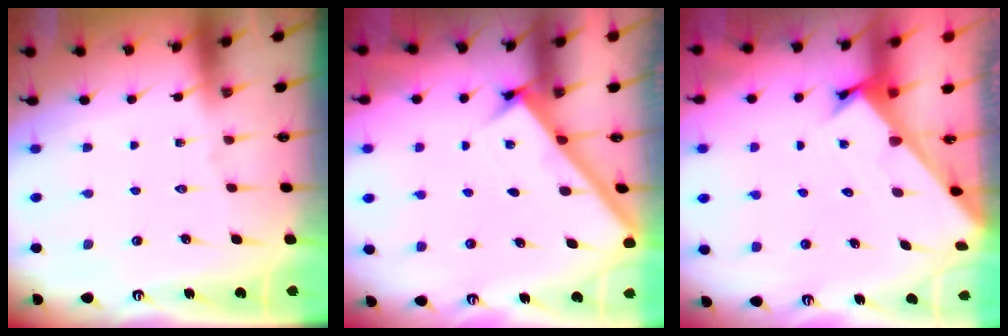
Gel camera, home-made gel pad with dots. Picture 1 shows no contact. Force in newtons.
{"total": 2.7, "press": 2.6, "slide": 0.3}
{"total": 2.6, "press": 2.6, "slide": 0.2}